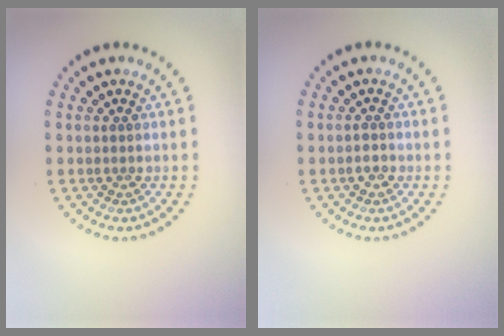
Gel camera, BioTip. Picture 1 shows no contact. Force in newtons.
{"total": 1.1, "press": 1.0, "slide": 0.5}